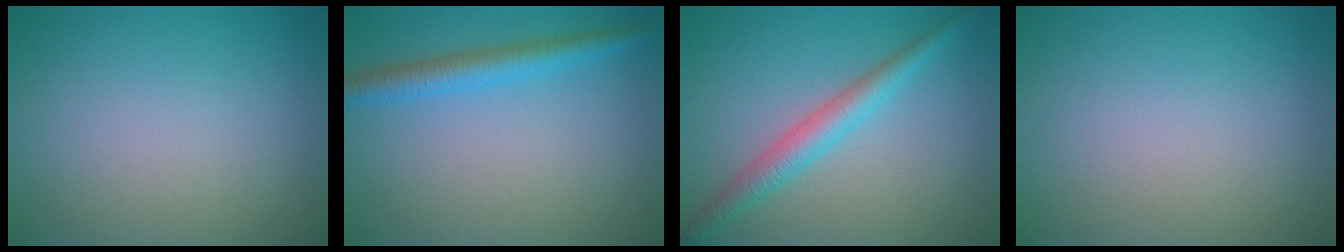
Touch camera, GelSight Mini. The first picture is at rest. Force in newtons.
{"total": 3.0, "press": 3.0, "slide": 0.0}
{"total": 3.3, "press": 3.3, "slide": 0.0}
{"total": 0.0}